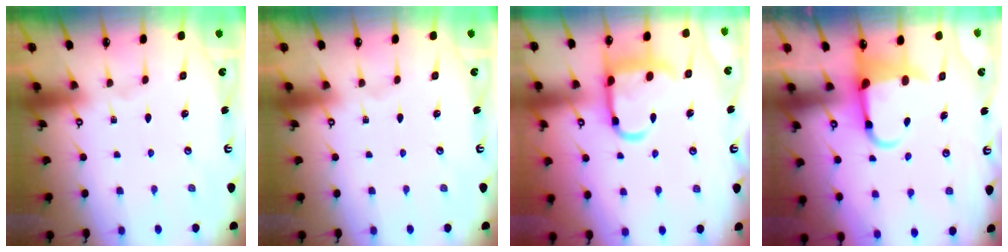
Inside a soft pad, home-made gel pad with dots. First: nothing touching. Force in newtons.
{"total": 0.0}
{"total": 14.0, "press": 13.9, "slide": 1.4}
{"total": 5.3, "press": 5.1, "slide": 1.2}